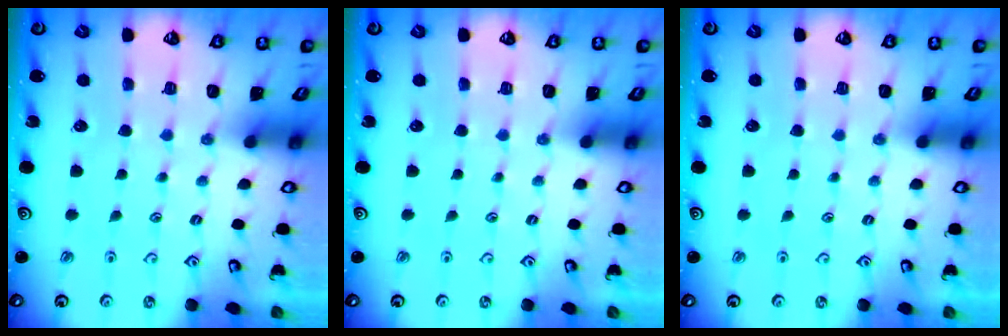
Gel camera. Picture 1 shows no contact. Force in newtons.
{"total": 0.0}
{"total": 0.0}